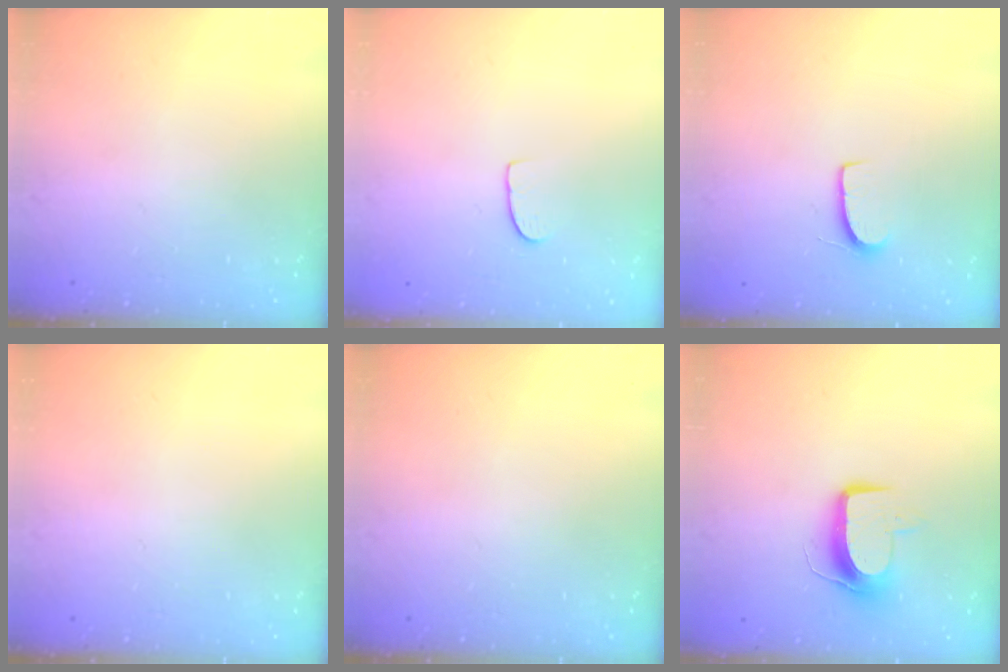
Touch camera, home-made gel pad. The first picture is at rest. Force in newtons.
{"total": 5.4, "press": 5.4, "slide": 0.3}
{"total": 7.1, "press": 7.1, "slide": 0.5}
{"total": 0.0}
{"total": 0.0}
{"total": 10.0, "press": 10.0, "slide": 0.5}